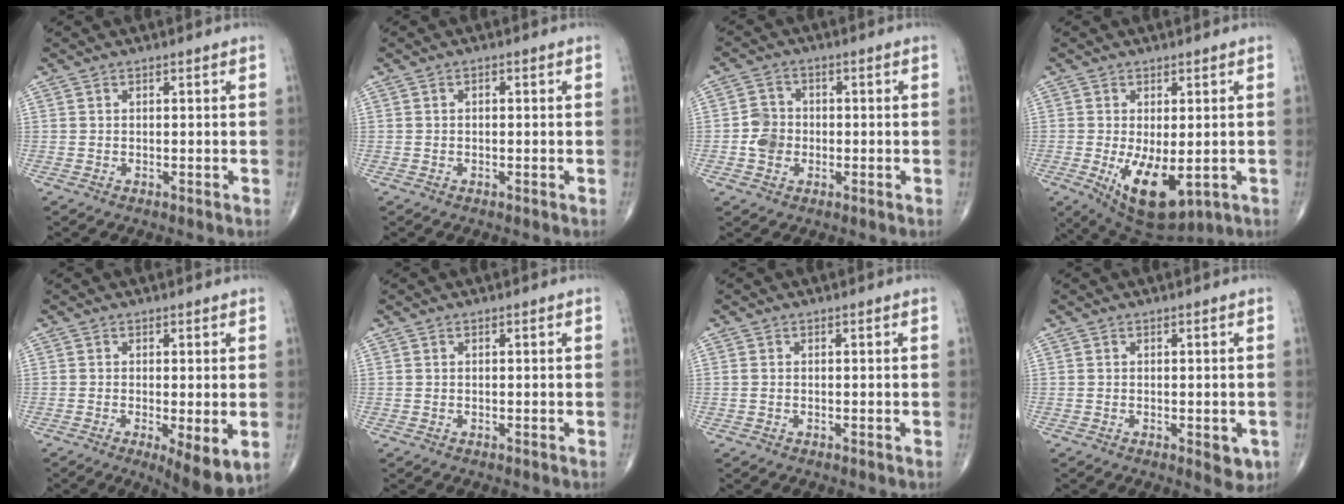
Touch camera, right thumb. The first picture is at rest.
{"total": 0.7, "force": [0.1, 0.4, 0.6], "torque": [-0.011, 0.003, 0.001]}
{"total": 4.9, "force": [-1.0, 4.2, 2.3], "torque": [-0.027, 0.010, -0.023]}
{"total": 10.9, "force": [-2.5, 5.2, 9.3], "torque": [-0.144, -0.020, -0.021]}
{"total": 7.2, "force": [-1.7, 2.0, 6.6], "torque": [-0.098, -0.021, -0.024]}
{"total": 0.0}
{"total": 0.6, "force": [-0.1, 0.4, 0.4], "torque": [-0.014, 0.004, 0.000]}
{"total": 4.4, "force": [-1.2, 1.9, 3.8], "torque": [-0.031, -0.006, -0.012]}